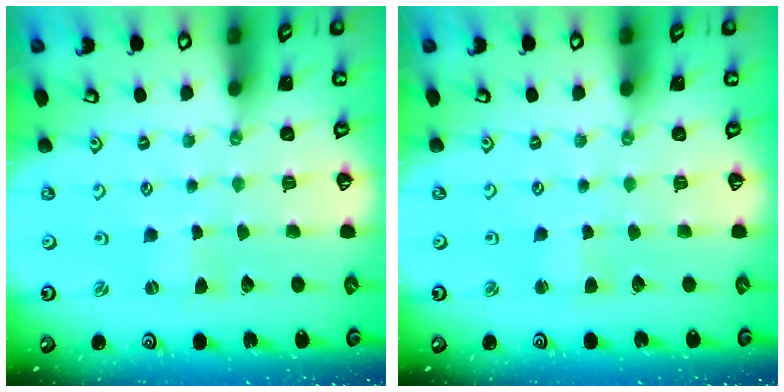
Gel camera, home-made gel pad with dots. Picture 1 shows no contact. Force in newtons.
{"total": 2.4, "press": 2.3, "slide": 0.3}